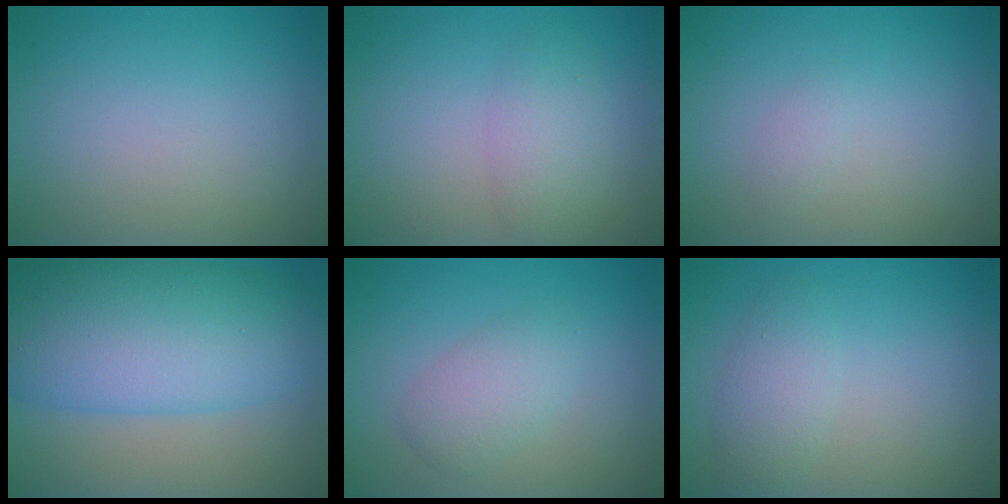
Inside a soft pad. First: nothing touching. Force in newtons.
{"total": 2.8, "press": 2.8, "slide": 0.2}
{"total": 0.7, "press": 0.7, "slide": 0.0}
{"total": 11.5, "press": 11.5, "slide": 0.2}
{"total": 2.7, "press": 2.7, "slide": 0.1}
{"total": 2.4, "press": 2.4, "slide": 0.1}